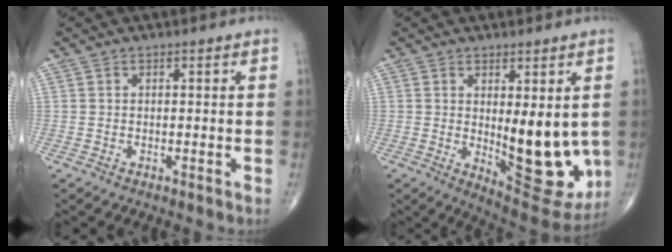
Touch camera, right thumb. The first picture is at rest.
{"total": 14.3, "force": [-0.4, 5.6, 13.2], "torque": [-0.144, -0.035, 0.014]}